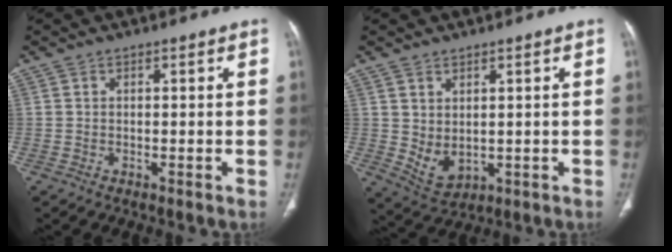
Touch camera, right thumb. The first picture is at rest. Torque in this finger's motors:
{"motor_torque": [-0.64, 0.33, -0.11, 0.16, 0.12]}